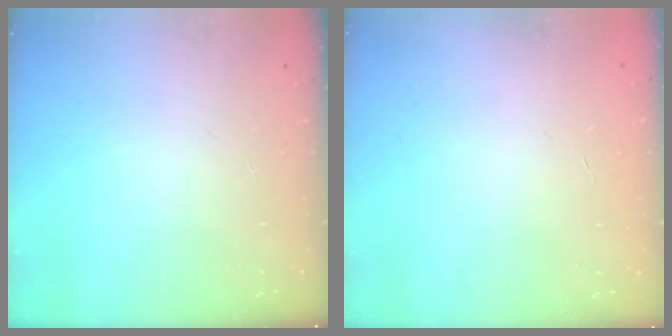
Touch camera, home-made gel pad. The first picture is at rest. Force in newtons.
{"total": 0.6, "press": 0.6, "slide": 0.2}